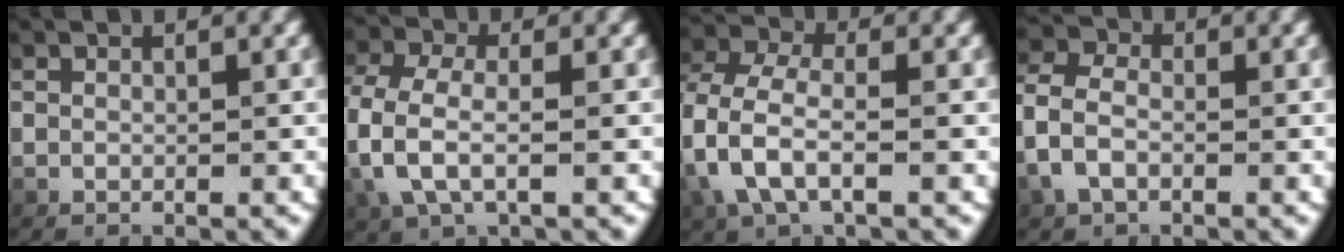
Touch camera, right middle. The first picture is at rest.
{"total": 4.1, "force": [-0.6, 2.4, 3.3], "torque": [-0.097, -0.010, -0.002]}
{"total": 4.4, "force": [-0.4, 2.9, 3.3], "torque": [-0.092, -0.013, -0.003]}
{"total": 3.3, "force": [-0.6, 2.5, 2.0], "torque": [-0.059, -0.002, -0.013]}